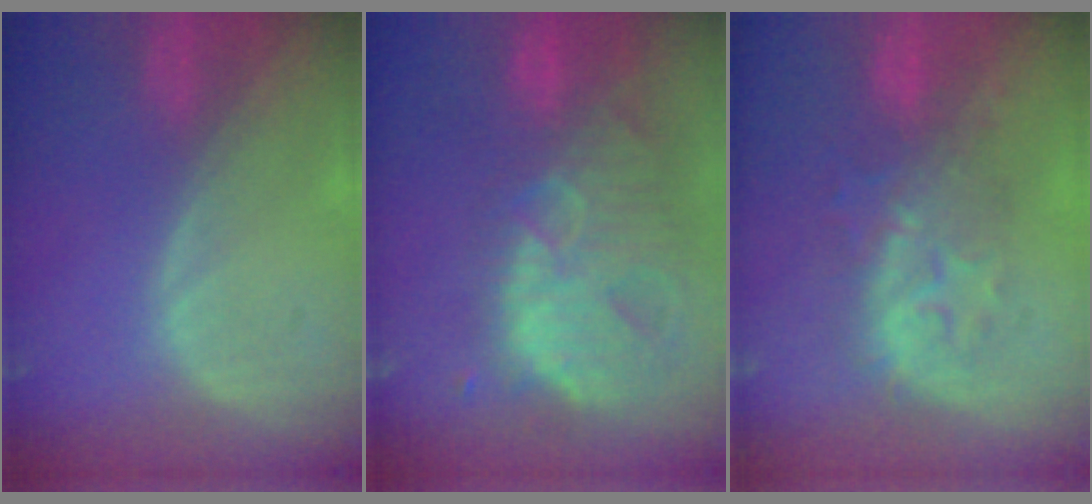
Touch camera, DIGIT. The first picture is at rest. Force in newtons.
{"total": 13.9, "press": 11.7, "slide": 7.5}
{"total": 7.9, "press": 7.7, "slide": 1.7}